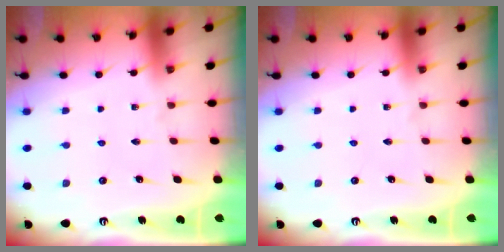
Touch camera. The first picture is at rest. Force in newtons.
{"total": 0.0}